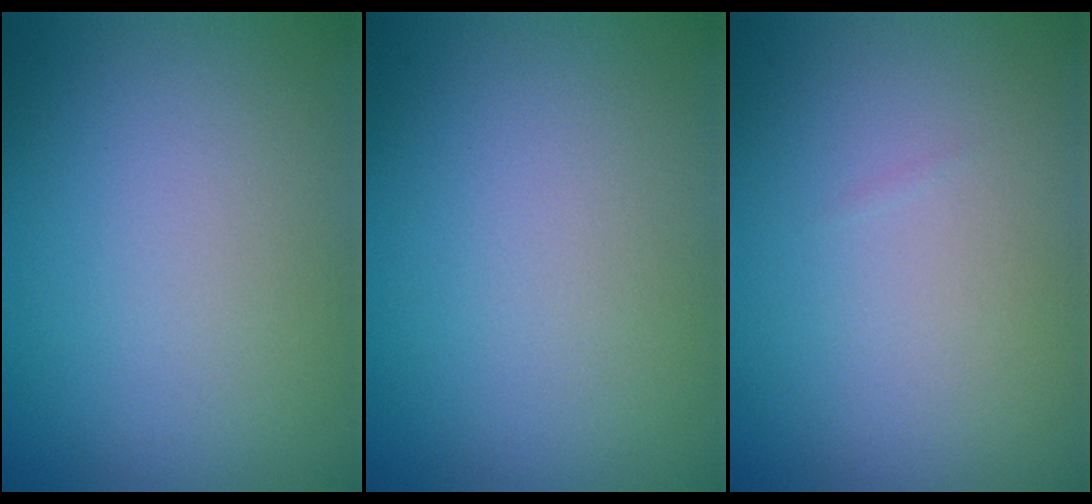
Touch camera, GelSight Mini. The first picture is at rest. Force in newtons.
{"total": 0.0}
{"total": 0.0}